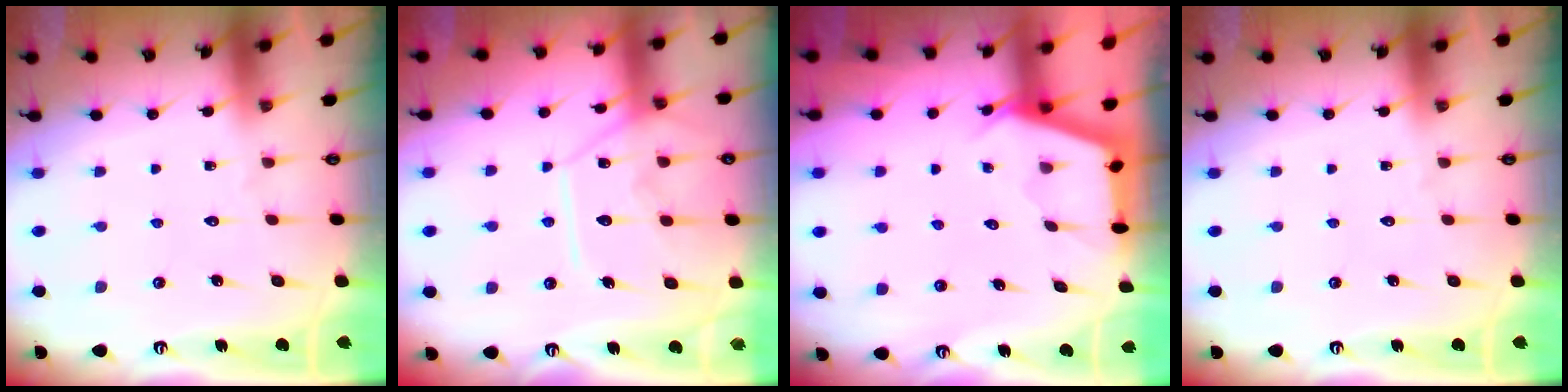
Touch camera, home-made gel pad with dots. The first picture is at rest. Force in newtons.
{"total": 12.0, "press": 12.0, "slide": 0.9}
{"total": 2.6, "press": 2.5, "slide": 0.3}
{"total": 0.0}